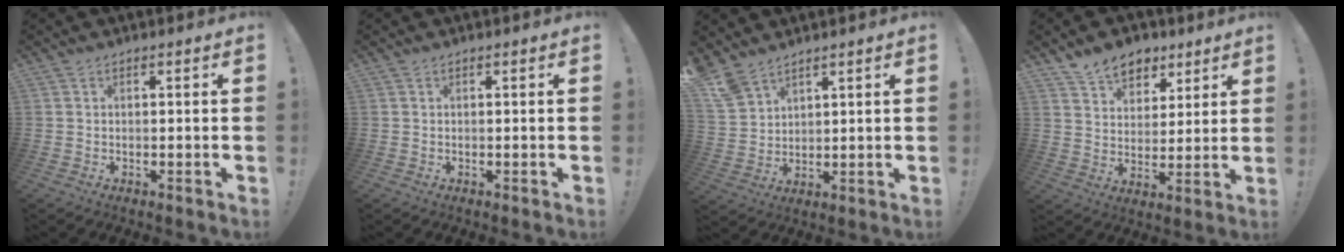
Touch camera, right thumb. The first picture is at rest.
{"total": 0.0}
{"total": 7.0, "force": [5.7, 3.2, 2.4], "torque": [-0.056, -0.032, 0.116]}
{"total": 10.6, "force": [7.5, 6.8, 3.1], "torque": [-0.056, -0.044, 0.148]}